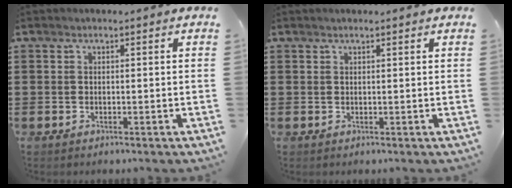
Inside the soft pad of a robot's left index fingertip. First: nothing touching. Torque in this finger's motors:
{"motor_torque": [0.30, 0.41, 0.04, -0.01]}